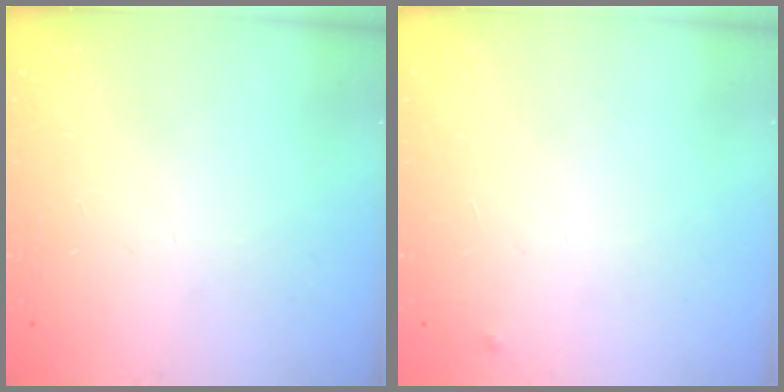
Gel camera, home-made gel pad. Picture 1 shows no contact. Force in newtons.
{"total": 2.5, "press": 2.4, "slide": 0.4}